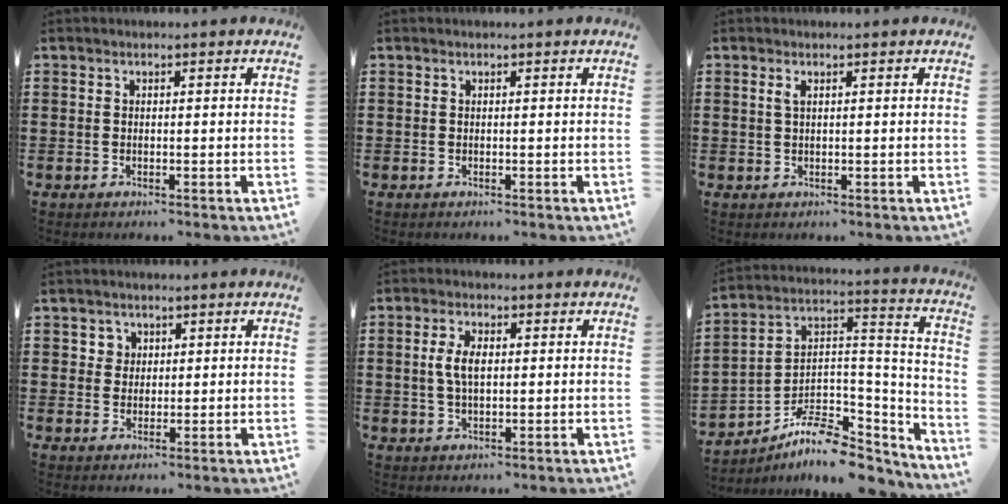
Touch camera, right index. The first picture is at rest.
{"total": 0.0}
{"total": 1.1, "force": [0.4, 0.3, 1.0], "torque": [-0.020, 0.004, 0.006]}
{"total": 2.2, "force": [0.9, 2.0, 0.2], "torque": [-0.012, 0.010, 0.016]}
{"total": 4.5, "force": [0.4, 2.1, 3.9], "torque": [-0.086, 0.006, 0.002]}
{"total": 9.0, "force": [-6.7, 4.0, 4.4], "torque": [-0.086, 0.009, -0.127]}